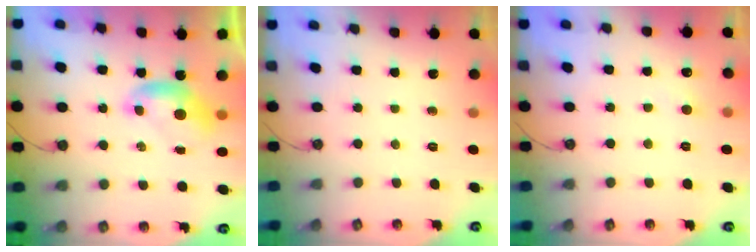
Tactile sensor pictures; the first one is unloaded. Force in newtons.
{"total": 0.0}
{"total": 1.5, "press": 1.4, "slide": 0.6}